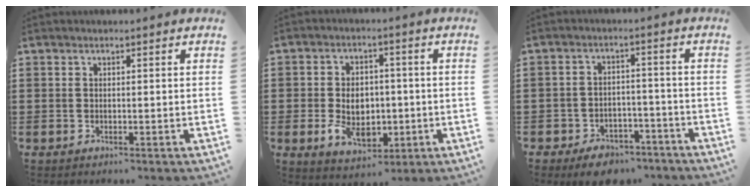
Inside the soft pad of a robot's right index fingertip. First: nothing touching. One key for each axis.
{"total": 6.6, "fx": -1.1, "fy": 4.7, "fz": 4.4, "tx": -0.078, "ty": 0.002, "tz": -0.021}
{"total": 4.5, "fx": -4.2, "fy": 1.4, "fz": 1.0, "tx": -0.018, "ty": 0.012, "tz": -0.081}